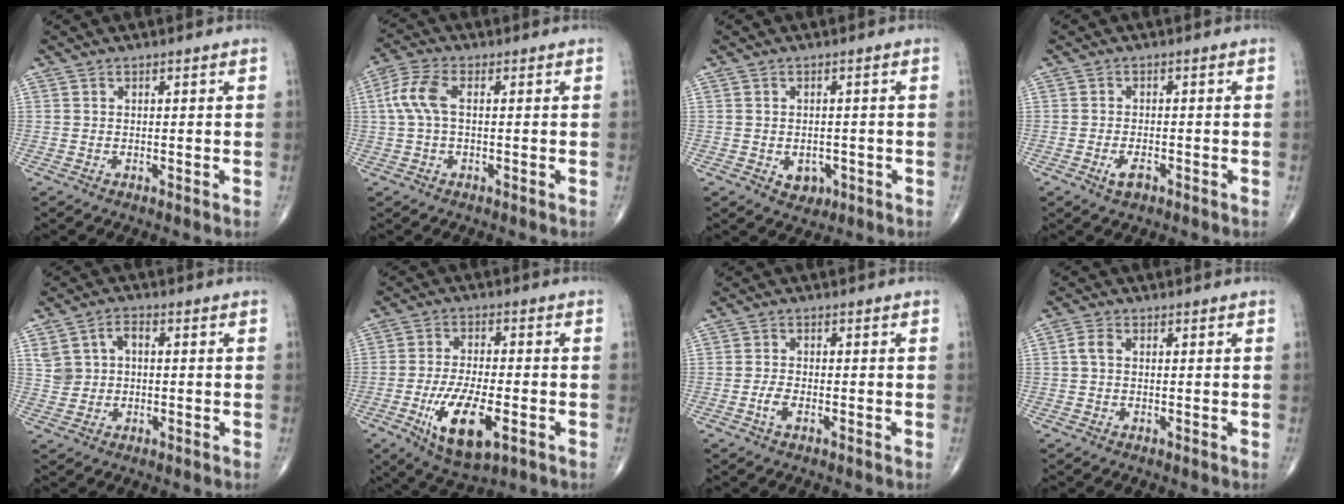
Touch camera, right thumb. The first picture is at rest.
{"total": 6.2, "force": [0.7, 2.8, 5.5], "torque": [-0.142, 0.017, 0.010]}
{"total": 3.3, "force": [-1.1, 2.5, 1.8], "torque": [-0.011, 0.003, -0.006]}
{"total": 2.7, "force": [-1.4, 1.2, 1.9], "torque": [-0.037, 0.001, -0.024]}
{"total": 5.3, "force": [0.8, 4.1, 3.3], "torque": [-0.047, 0.012, 0.017]}
{"total": 12.7, "force": [-4.5, 4.9, 10.8], "torque": [-0.195, 0.000, -0.071]}
{"total": 2.3, "force": [-1.0, 0.9, 1.9], "torque": [-0.043, 0.006, -0.020]}
{"total": 2.0, "force": [0.2, 1.2, 1.5], "torque": [-0.033, 0.005, 0.001]}